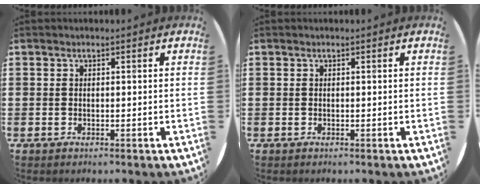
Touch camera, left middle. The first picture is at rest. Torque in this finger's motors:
{"motor_torque": [-0.15, 0.09, 0.01, -0.01]}